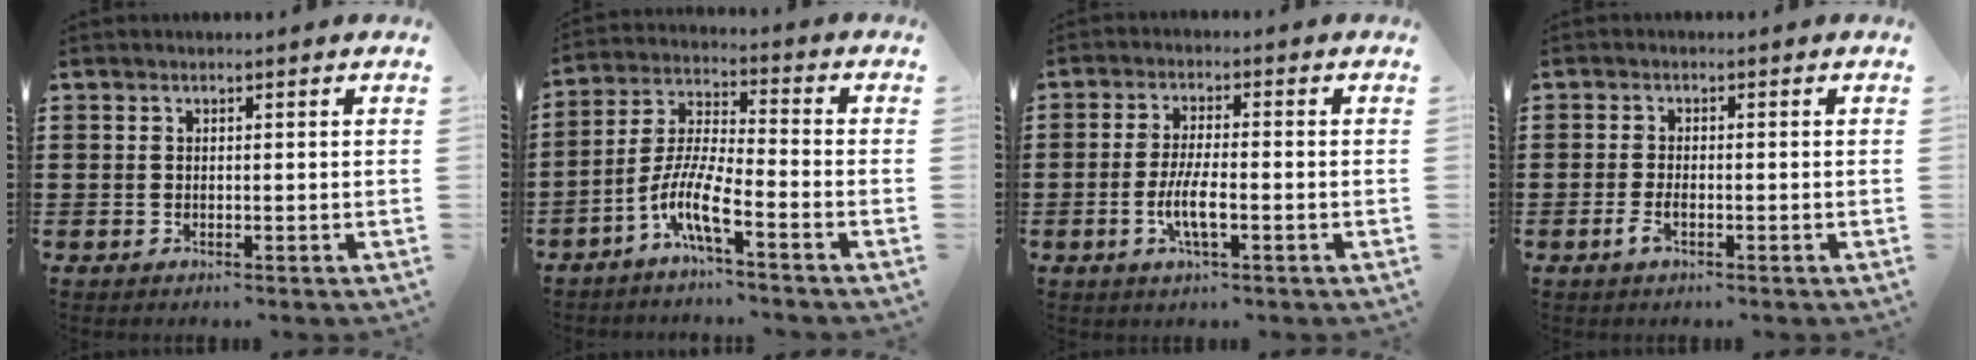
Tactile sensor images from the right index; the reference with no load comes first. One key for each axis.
{"total": 8.1, "fx": -4.8, "fy": 1.5, "fz": 6.3, "tx": -0.152, "ty": -0.011, "tz": -0.100}
{"total": 5.3, "fx": -1.7, "fy": 1.2, "fz": 4.8, "tx": -0.101, "ty": -0.005, "tz": -0.034}
{"total": 2.3, "fx": -1.1, "fy": 0.6, "fz": 1.9, "tx": -0.049, "ty": -0.006, "tz": -0.025}